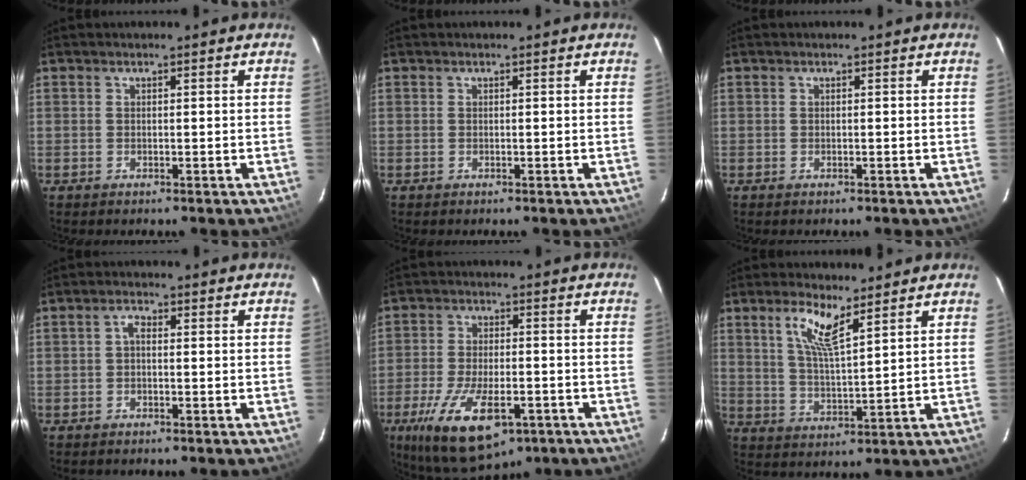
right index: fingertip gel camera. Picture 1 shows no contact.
{"total": 0.0}
{"total": 0.0}
{"total": 1.5, "force": [-0.3, 0.8, 1.2], "torque": [-0.025, 0.009, -0.006]}
{"total": 16.5, "force": [-8.3, 6.9, 12.5], "torque": [-0.248, -0.033, -0.129]}
{"total": 7.4, "force": [4.6, 1.5, 5.6], "torque": [-0.109, 0.001, 0.091]}